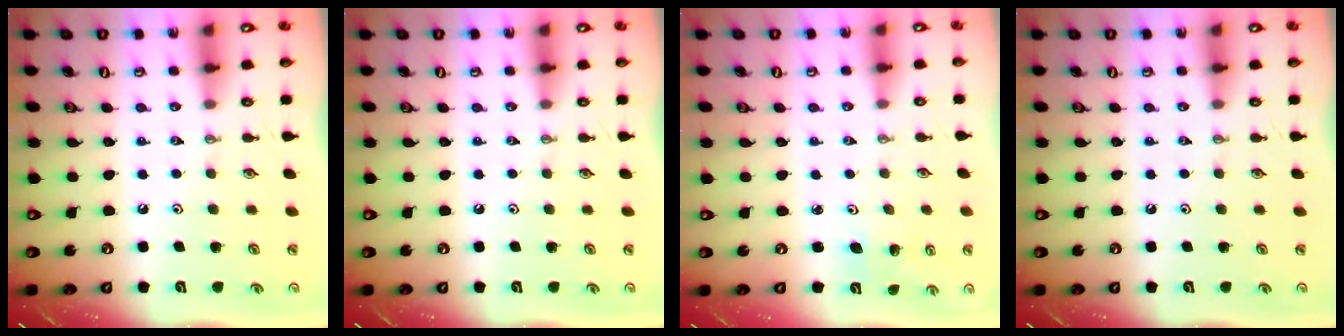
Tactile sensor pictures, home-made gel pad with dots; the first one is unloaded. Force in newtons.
{"total": 0.0}
{"total": 2.1, "press": 2.1, "slide": 0.2}
{"total": 0.0}